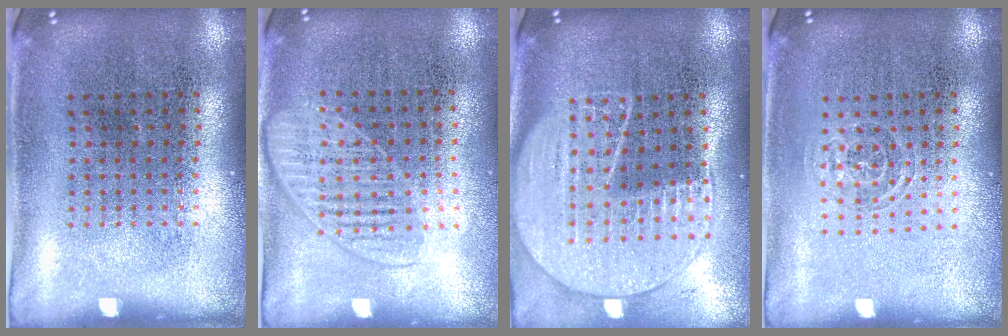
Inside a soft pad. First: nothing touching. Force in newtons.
{"total": 1.4, "press": 1.3, "slide": 0.7}
{"total": 2.0, "press": 1.8, "slide": 0.9}
{"total": 0.9, "press": 0.6, "slide": 0.7}